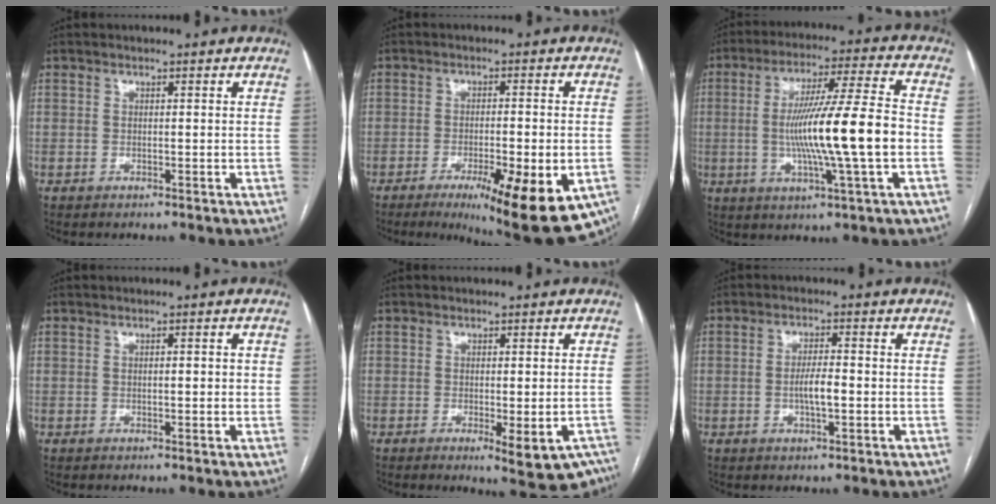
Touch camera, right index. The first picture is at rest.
{"total": 15.8, "force": [-8.0, 3.1, 13.3], "torque": [-0.128, -0.019, -0.110]}
{"total": 15.6, "force": [-1.9, -0.5, 15.4], "torque": [-0.272, -0.001, -0.036]}
{"total": 1.7, "force": [0.1, 0.5, 1.6], "torque": [-0.025, 0.002, 0.001]}
{"total": 9.0, "force": [-6.0, 3.2, 5.8], "torque": [-0.046, -0.006, -0.083]}
{"total": 3.9, "force": [-0.7, 0.8, 3.7], "torque": [-0.072, -0.001, -0.012]}